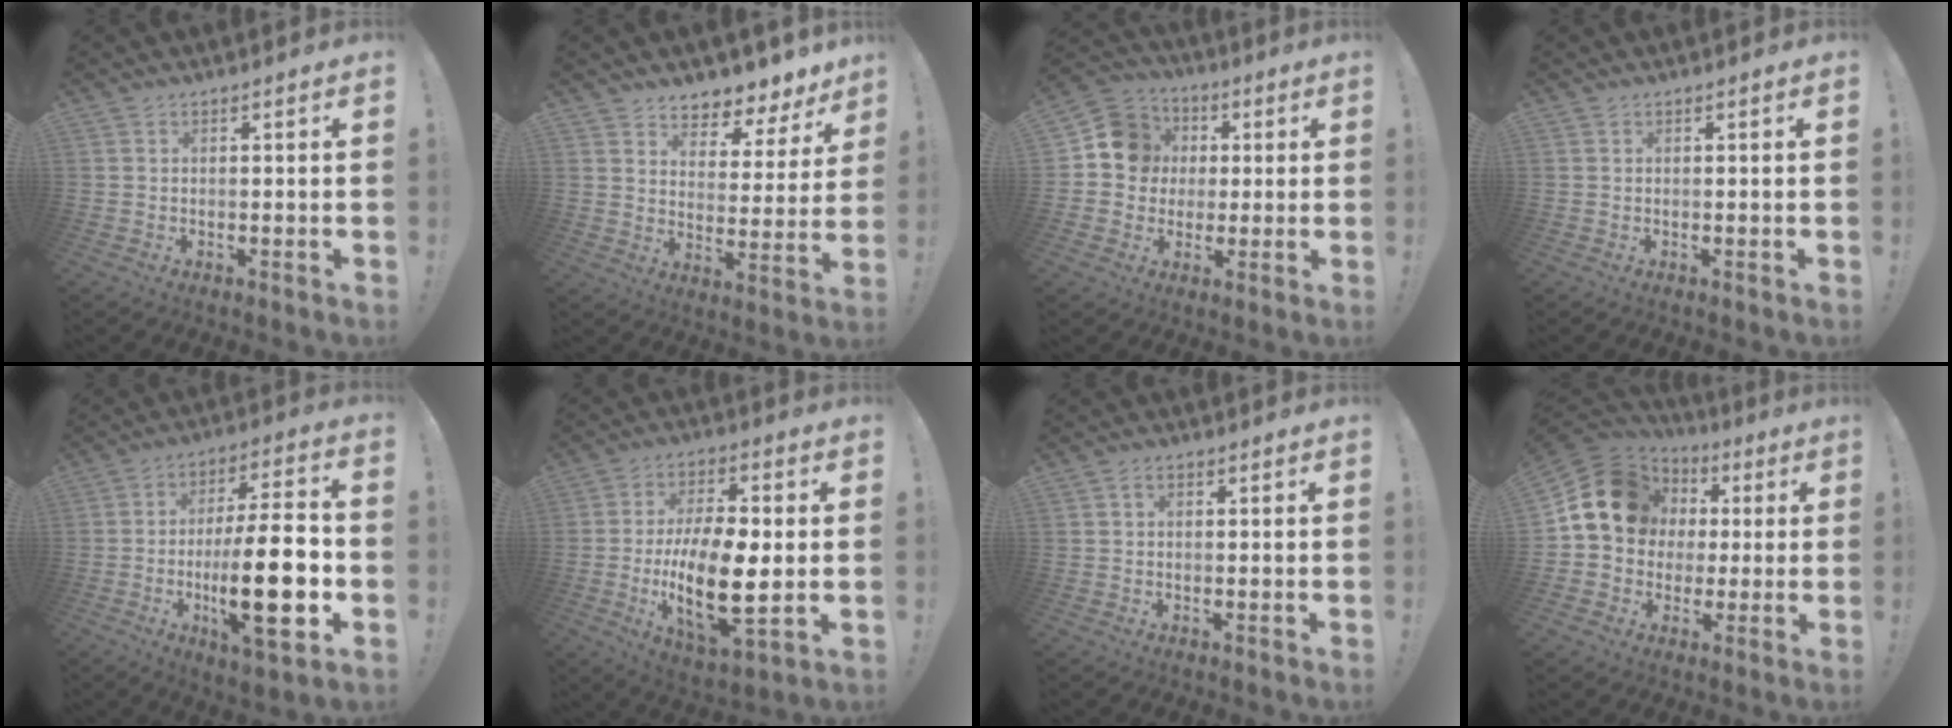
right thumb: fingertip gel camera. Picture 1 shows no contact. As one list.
[{"total": 6.2, "force": [5.2, 2.8, 1.6], "torque": [-0.018, -0.058, 0.095]}, {"total": 12.3, "force": [1.8, 11.4, 4.2], "torque": [-0.044, 0.009, 0.042]}, {"total": 0.0}, {"total": 22.2, "force": [-4.8, 6.3, 20.8], "torque": [-0.333, 0.003, -0.077]}, {"total": 18.7, "force": [-2.5, 7.9, 16.8], "torque": [-0.311, -0.008, -0.040]}, {"total": 1.4, "force": [0.3, 0.9, 1.0], "torque": [-0.012, 0.001, 0.004]}, {"total": 17.3, "force": [3.7, 14.5, 8.7], "torque": [-0.137, 0.001, 0.083]}]